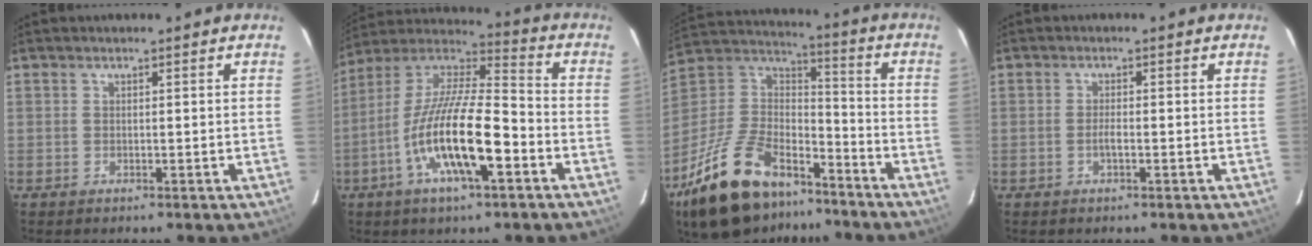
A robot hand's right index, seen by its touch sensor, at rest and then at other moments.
{"total": 18.3, "force": [-6.9, 4.9, 16.2], "torque": [-0.310, -0.018, -0.136]}
{"total": 26.5, "force": [-18.1, 12.8, 14.5], "torque": [-0.304, 0.007, -0.288]}
{"total": 1.4, "force": [-0.6, 0.3, 1.2], "torque": [-0.026, 0.000, -0.011]}